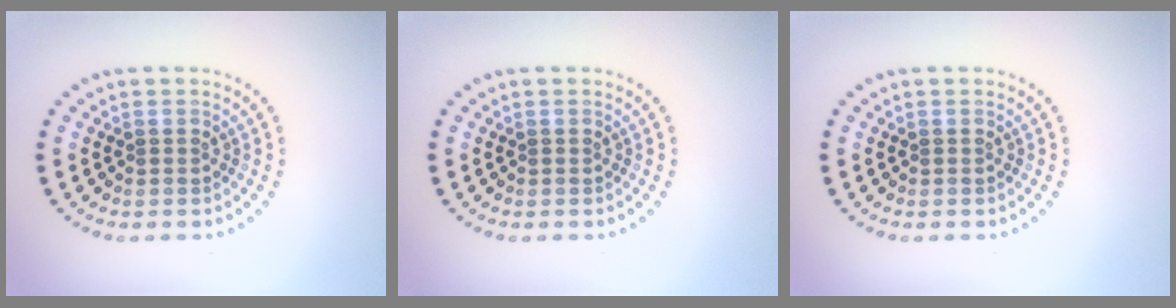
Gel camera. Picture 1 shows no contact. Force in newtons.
{"total": 0.0}
{"total": 0.0}